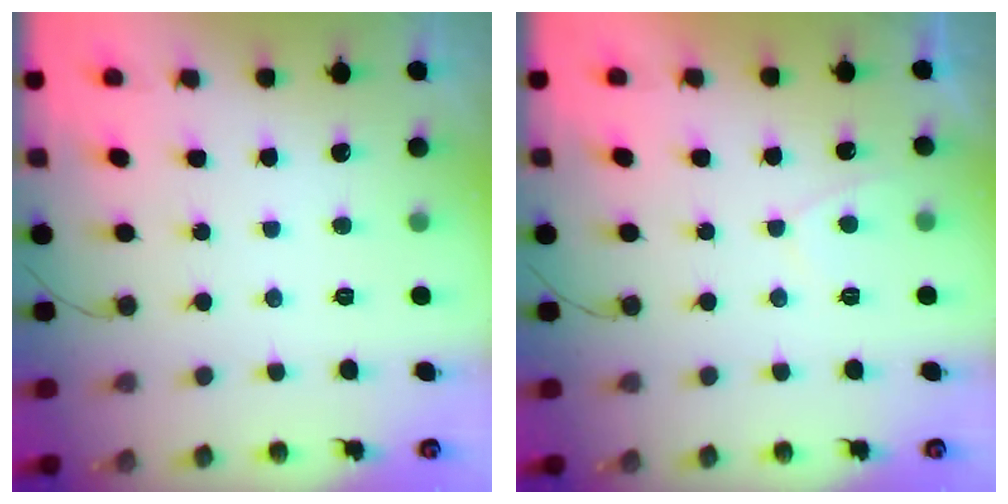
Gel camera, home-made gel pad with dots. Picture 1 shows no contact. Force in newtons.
{"total": 2.5, "press": 2.4, "slide": 0.7}